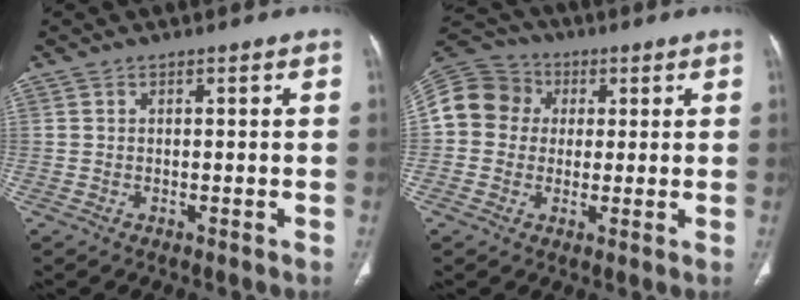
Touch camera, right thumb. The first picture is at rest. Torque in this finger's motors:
{"motor_torque": [1.11, 0.98, 0.30, -0.39, 0.07]}